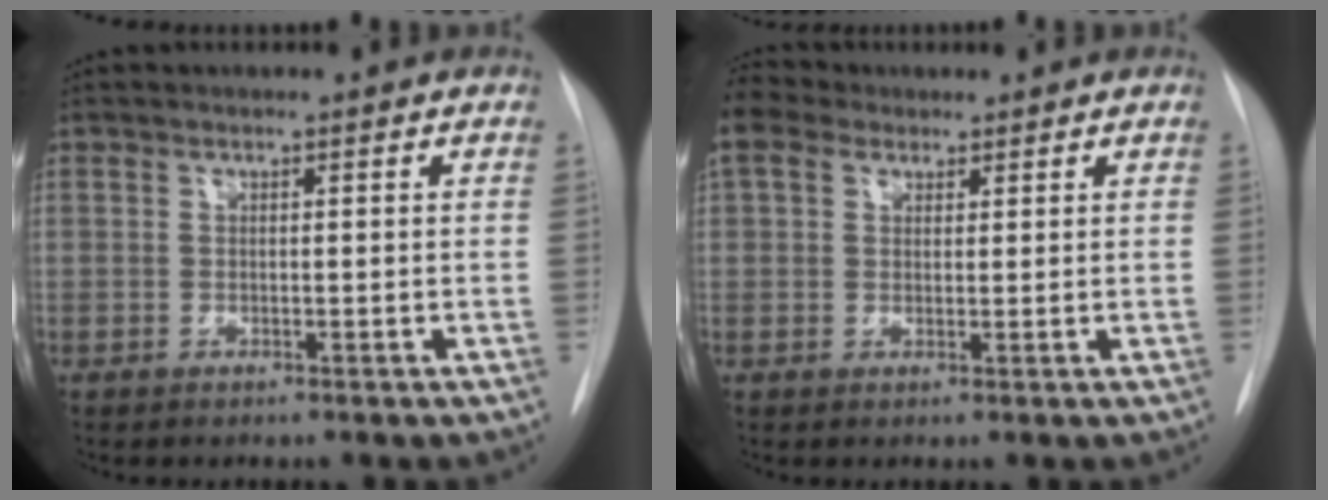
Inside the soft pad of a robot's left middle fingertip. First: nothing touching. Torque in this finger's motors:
{"motor_torque": [0.35, -0.36, 1.05, 0.21]}